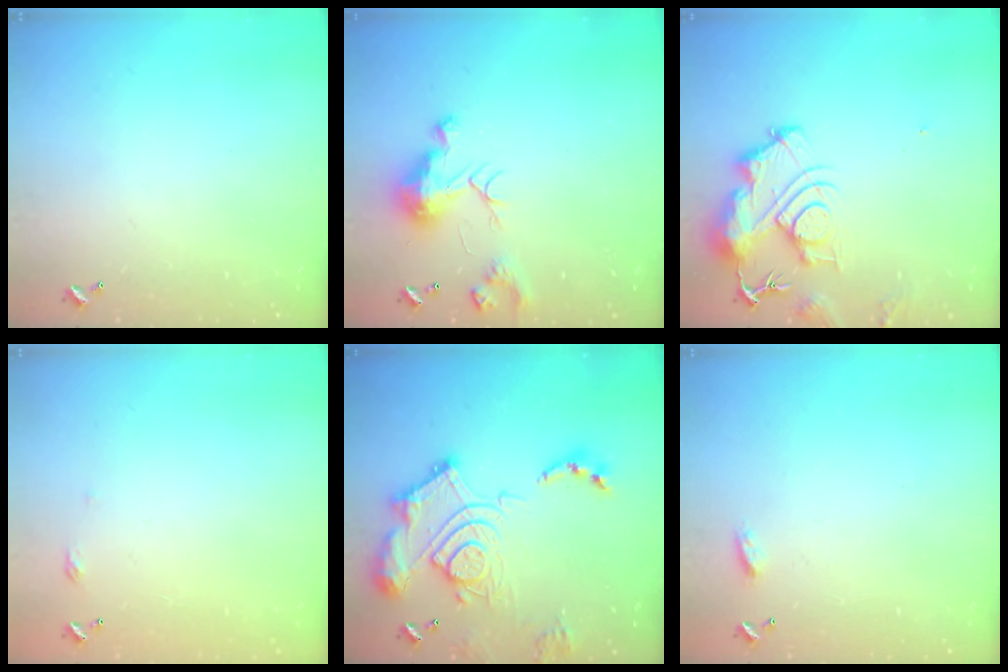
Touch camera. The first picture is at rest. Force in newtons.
{"total": 9.2, "press": 9.2, "slide": 0.5}
{"total": 12.2, "press": 12.1, "slide": 1.4}
{"total": 2.7, "press": 2.6, "slide": 0.4}
{"total": 21.5, "press": 21.4, "slide": 2.5}
{"total": 3.1, "press": 3.0, "slide": 0.4}